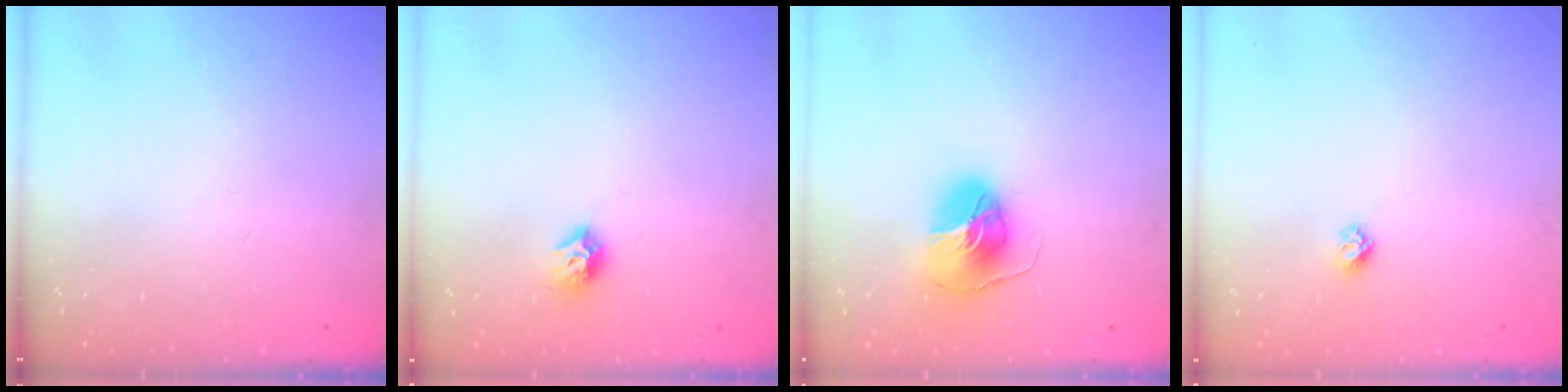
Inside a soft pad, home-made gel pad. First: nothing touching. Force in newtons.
{"total": 8.2, "press": 8.2, "slide": 0.7}
{"total": 8.7, "press": 8.7, "slide": 0.7}
{"total": 4.5, "press": 4.4, "slide": 0.5}